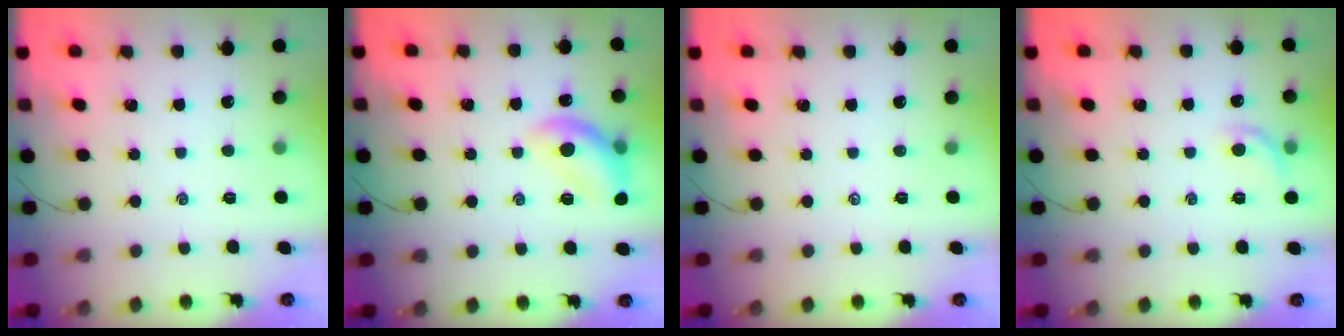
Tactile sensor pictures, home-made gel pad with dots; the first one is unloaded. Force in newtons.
{"total": 12.9, "press": 12.8, "slide": 1.7}
{"total": 0.0}
{"total": 6.5, "press": 6.3, "slide": 1.4}